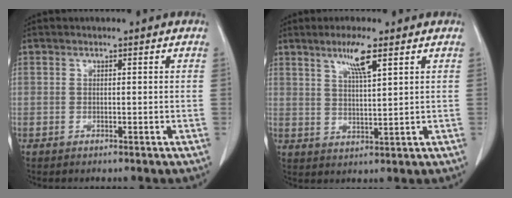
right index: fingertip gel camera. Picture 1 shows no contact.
{"total": 5.6, "force": [3.3, 0.1, 4.6], "torque": [-0.086, -0.004, 0.060]}